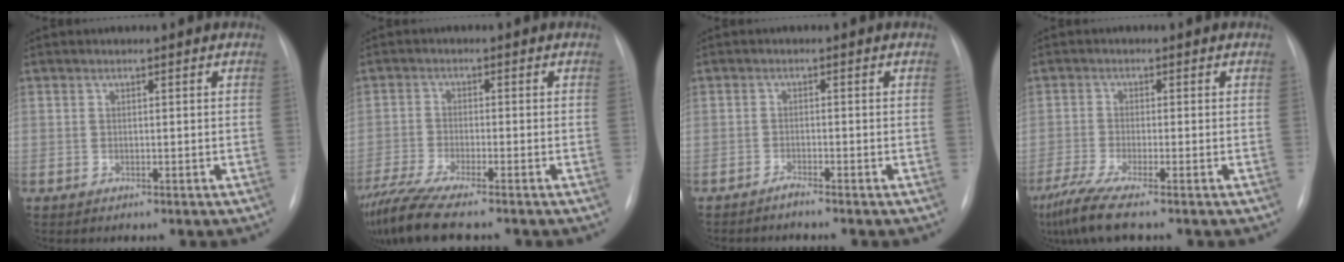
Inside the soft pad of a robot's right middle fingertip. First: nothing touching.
{"total": 9.6, "force": [-8.0, 0.0, 5.2], "torque": [-0.100, -0.025, -0.139]}
{"total": 1.1, "force": [-1.0, -0.4, 0.2], "torque": [0.001, -0.002, -0.017]}
{"total": 6.7, "force": [-5.0, -0.3, 4.4], "torque": [-0.085, -0.025, -0.093]}